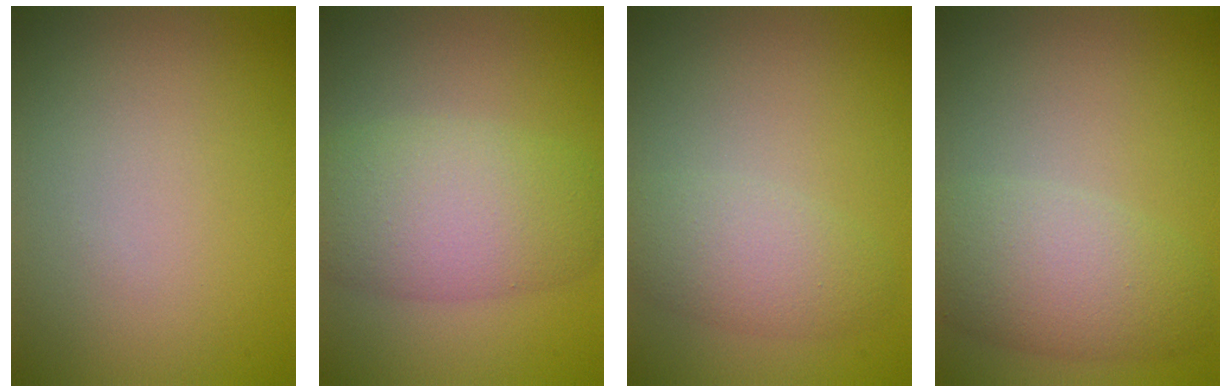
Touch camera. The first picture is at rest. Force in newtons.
{"total": 6.7, "press": 6.7, "slide": 0.6}
{"total": 3.4, "press": 3.4, "slide": 0.1}
{"total": 5.1, "press": 5.1, "slide": 0.2}